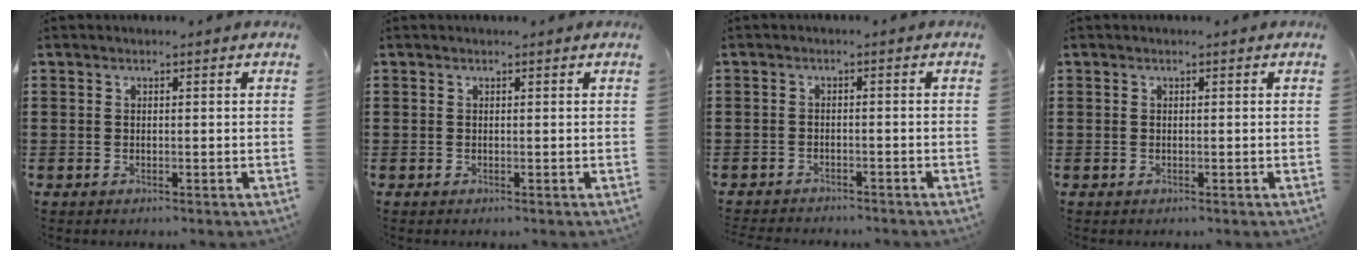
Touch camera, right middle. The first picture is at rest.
{"total": 0.0}
{"total": 1.8, "force": [-1.8, 0.2, 0.0], "torque": [-0.007, 0.000, -0.040]}
{"total": 0.0}